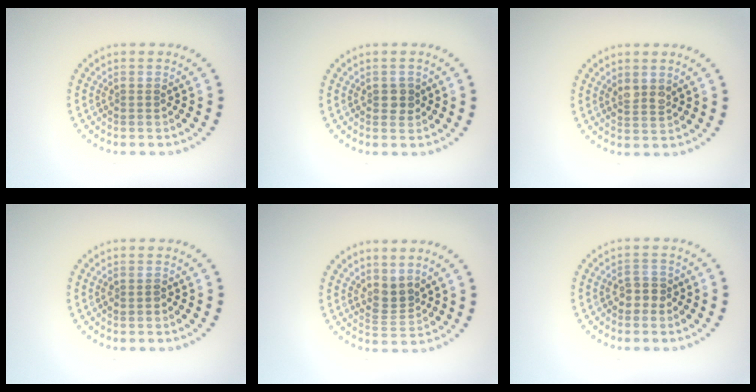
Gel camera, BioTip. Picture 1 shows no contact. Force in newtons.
{"total": 1.4, "press": 1.4, "slide": 0.1}
{"total": 1.5, "press": 1.5, "slide": 0.5}
{"total": 0.8, "press": 0.8, "slide": 0.2}
{"total": 2.2, "press": 1.6, "slide": 1.5}
{"total": 1.9, "press": 1.8, "slide": 0.7}